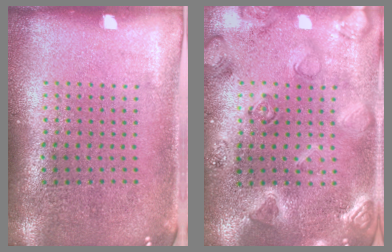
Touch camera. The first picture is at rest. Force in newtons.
{"total": 2.9, "press": 2.9, "slide": 0.5}